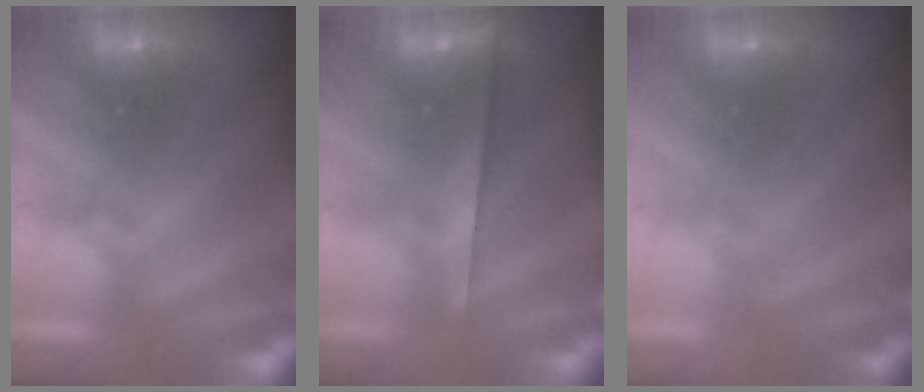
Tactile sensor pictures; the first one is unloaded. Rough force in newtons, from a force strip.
{"total": 2.3}
{"total": 3.3}